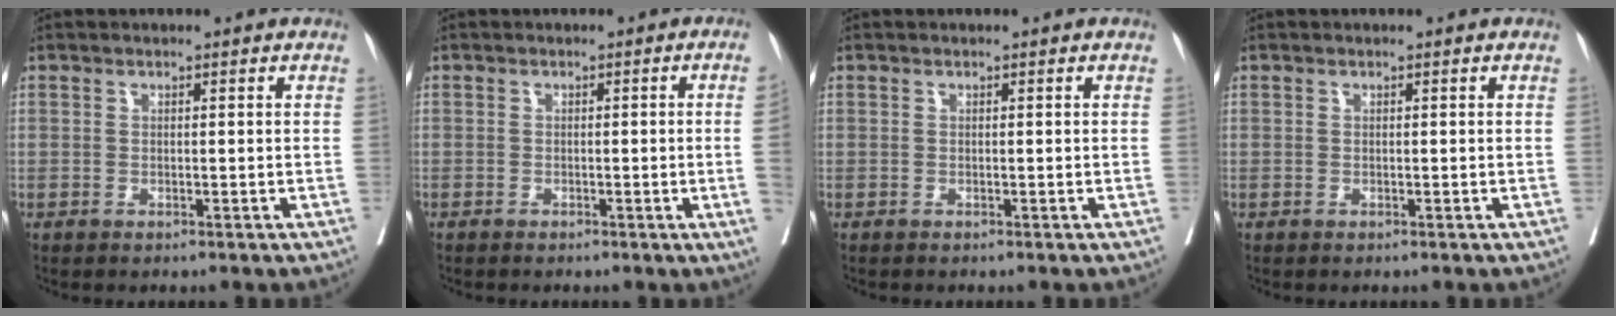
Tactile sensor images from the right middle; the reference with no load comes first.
{"total": 2.8, "force": [-0.4, -1.1, 2.5], "torque": [-0.032, -0.005, -0.006]}
{"total": 0.6, "force": [-0.5, -0.1, 0.3], "torque": [-0.001, 0.002, -0.008]}
{"total": 0.0}